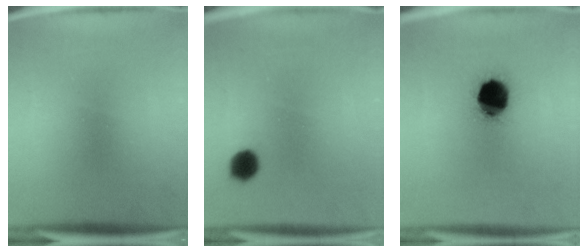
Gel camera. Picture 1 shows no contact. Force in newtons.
{"total": 4.0}
{"total": 13.4}